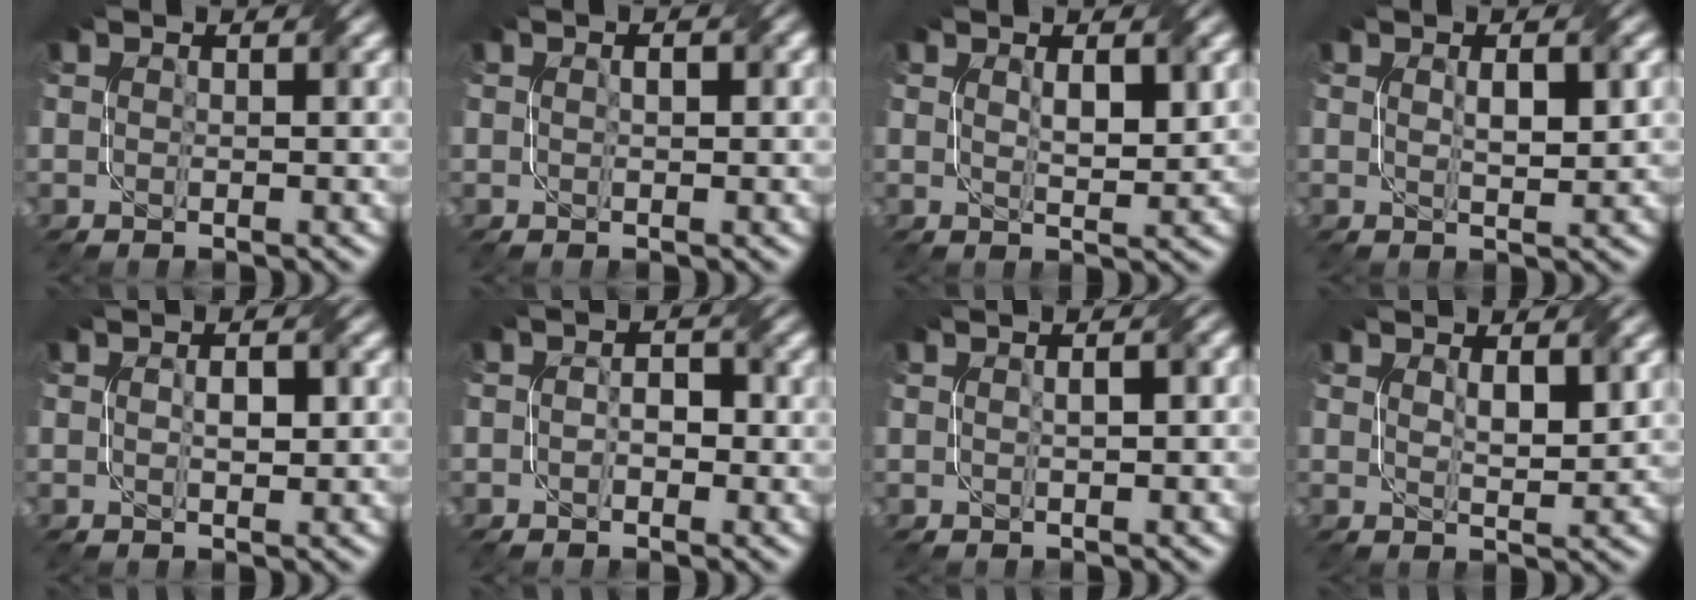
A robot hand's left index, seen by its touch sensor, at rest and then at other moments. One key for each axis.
{"total": 1.0, "fx": 0.2, "fy": 0.4, "fz": 0.9, "tx": -0.016, "ty": 0.001, "tz": 0.003}
{"total": 2.4, "fx": 0.8, "fy": 0.7, "fz": 2.2, "tx": -0.042, "ty": 0.000, "tz": 0.020}
{"total": 2.4, "fx": 0.5, "fy": 0.7, "fz": 2.2, "tx": -0.043, "ty": 0.002, "tz": 0.014}
{"total": 1.6, "fx": 0.0, "fy": 0.7, "fz": 1.4, "tx": -0.026, "ty": 0.004, "tz": 0.002}
{"total": 1.7, "fx": -0.4, "fy": 1.2, "fz": 1.1, "tx": -0.008, "ty": 0.007, "tz": -0.014}
{"total": 2.2, "fx": 0.5, "fy": 0.8, "fz": 1.9, "tx": -0.017, "ty": 0.009, "tz": -0.001}
{"total": 2.1, "fx": 0.8, "fy": 0.6, "fz": 1.8, "tx": -0.036, "ty": -0.002, "tz": 0.021}